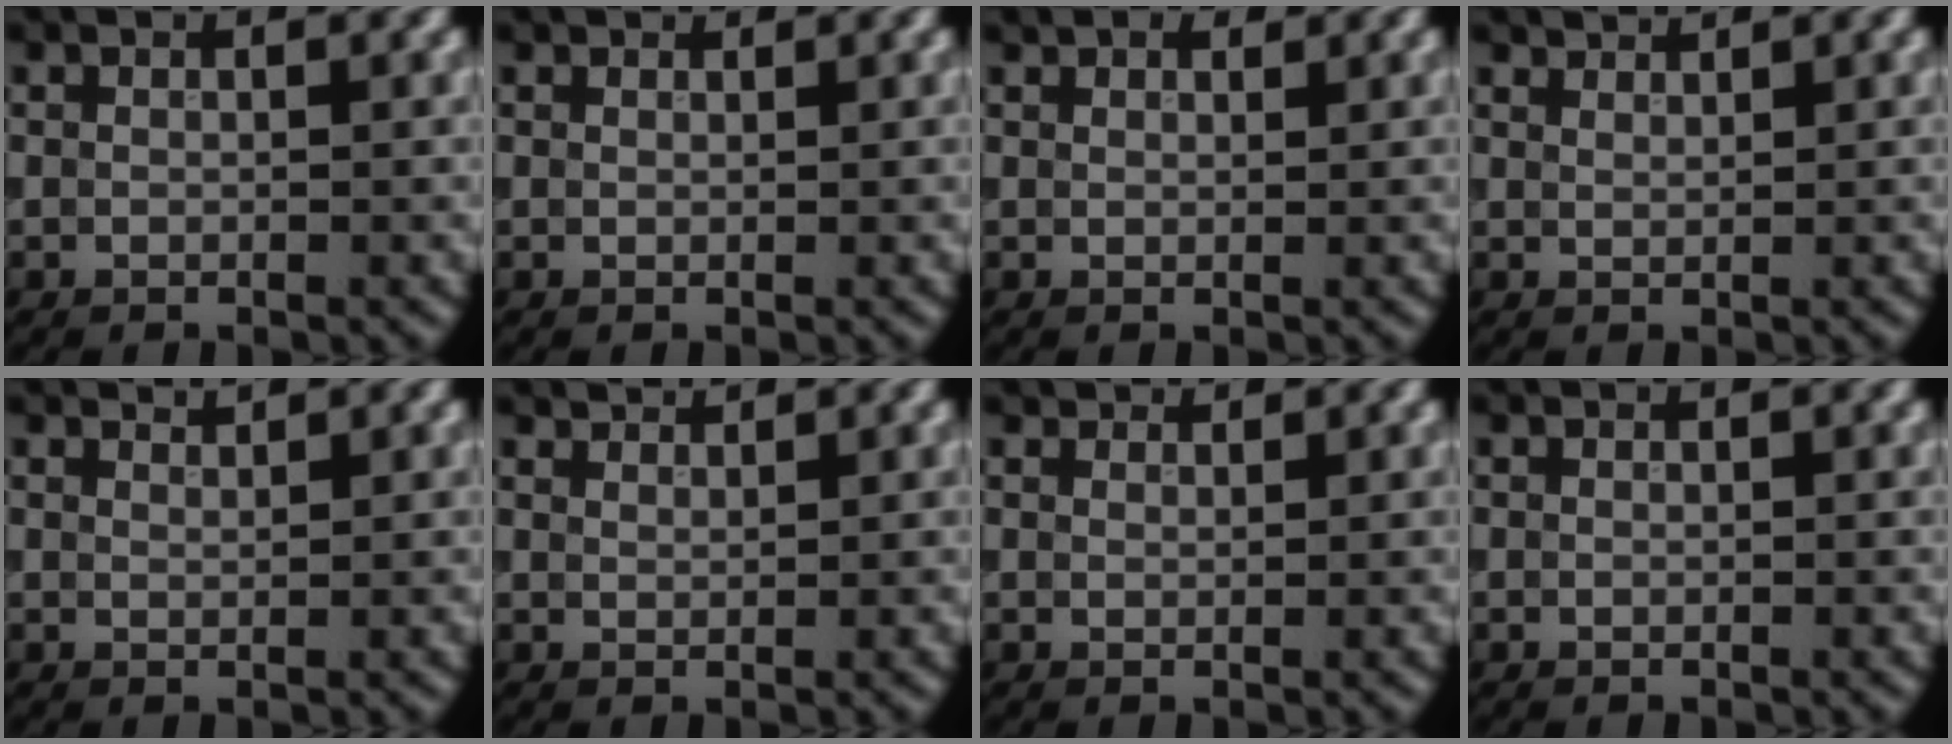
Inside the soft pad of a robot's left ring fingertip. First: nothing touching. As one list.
[{"total": 1.1, "force": [1.1, 0.3, 0.2], "torque": [-0.008, -0.004, 0.008]}, {"total": 1.6, "force": [1.4, 0.6, 0.5], "torque": [-0.012, -0.002, 0.018]}, {"total": 2.4, "force": [2.3, 0.4, 0.5], "torque": [-0.010, -0.004, 0.038]}, {"total": 1.4, "force": [1.3, 0.1, 0.2], "torque": [-0.005, 0.000, 0.017]}, {"total": 2.8, "force": [2.6, 0.6, 0.7], "torque": [-0.015, -0.004, 0.044]}, {"total": 2.6, "force": [2.3, 0.9, 0.7], "torque": [-0.018, -0.006, 0.038]}, {"total": 0.0}]